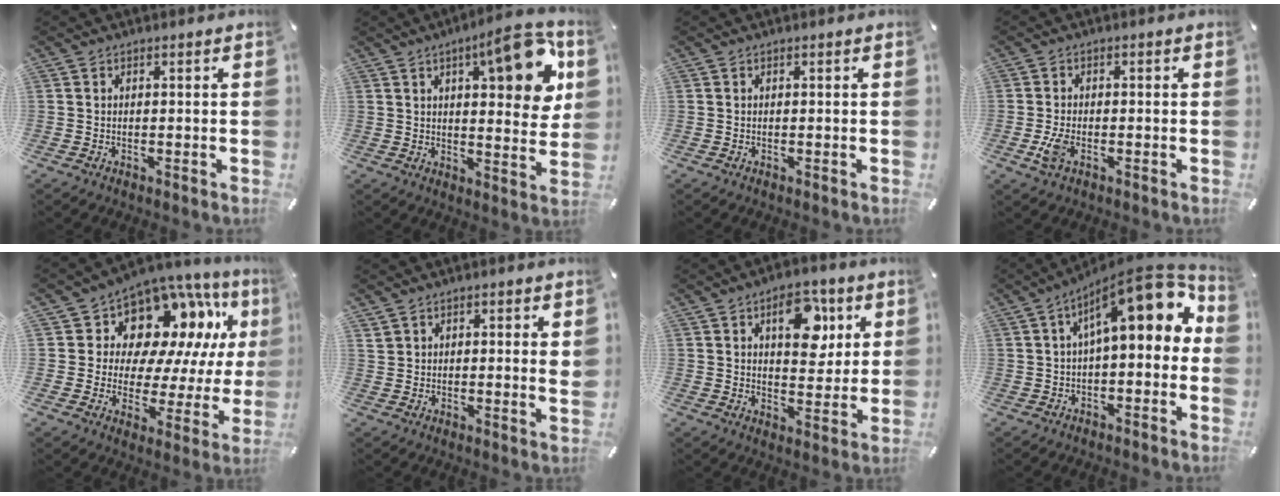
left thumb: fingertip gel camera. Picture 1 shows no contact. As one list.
[{"total": 15.0, "force": [7.2, 5.4, 12.1], "torque": [-0.155, -0.034, 0.110]}, {"total": 0.0}, {"total": 4.2, "force": [-1.5, 2.2, 3.3], "torque": [-0.079, -0.003, -0.029]}, {"total": 12.9, "force": [7.5, 8.6, 5.9], "torque": [-0.093, -0.071, 0.132]}, {"total": 2.9, "force": [2.1, 1.0, 1.7], "torque": [-0.029, -0.005, 0.038]}, {"total": 12.0, "force": [5.2, 7.2, 8.0], "torque": [-0.085, -0.018, 0.080]}, {"total": 15.9, "force": [5.4, 6.4, 13.5], "torque": [-0.195, -0.034, 0.088]}]